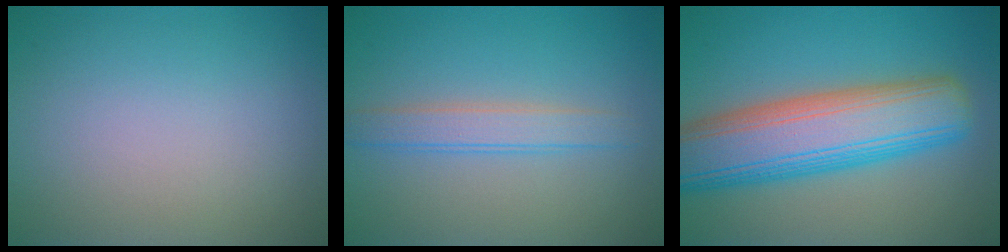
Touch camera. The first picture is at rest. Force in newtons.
{"total": 2.5, "press": 2.5, "slide": 0.1}
{"total": 10.8, "press": 10.8, "slide": 0.4}